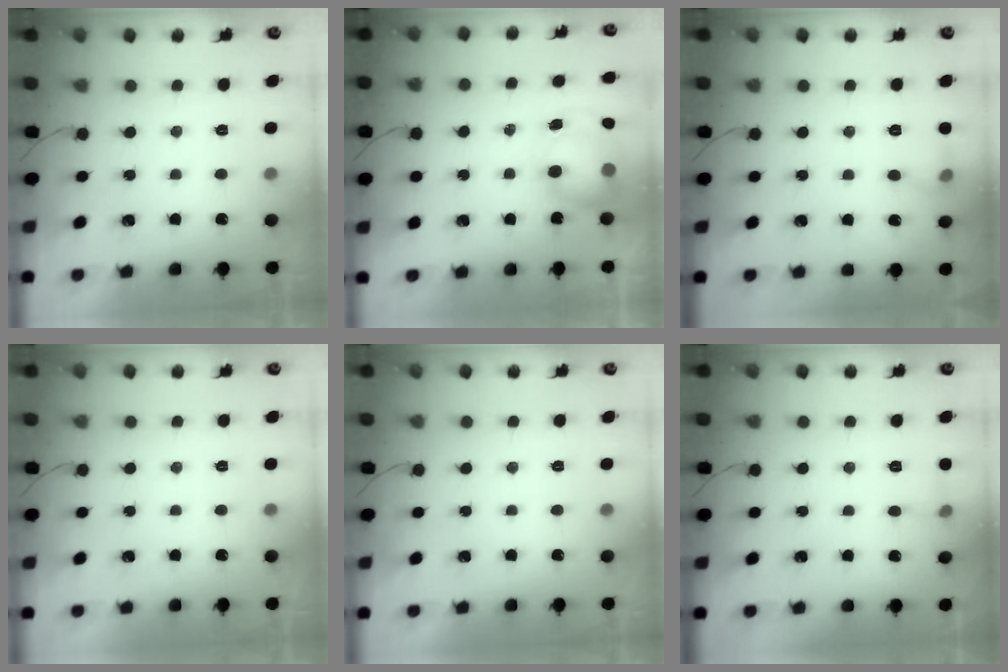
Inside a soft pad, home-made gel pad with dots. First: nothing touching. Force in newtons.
{"total": 8.8, "press": 8.6, "slide": 1.9}
{"total": 5.9, "press": 5.7, "slide": 1.4}
{"total": 0.0}
{"total": 0.0}
{"total": 5.6, "press": 5.2, "slide": 2.0}